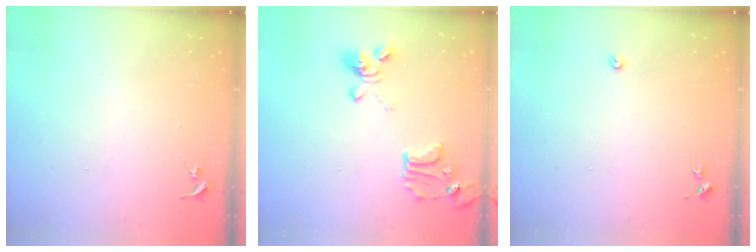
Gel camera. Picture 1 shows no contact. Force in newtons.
{"total": 15.3, "press": 15.3, "slide": 1.1}
{"total": 2.2, "press": 2.2, "slide": 0.3}